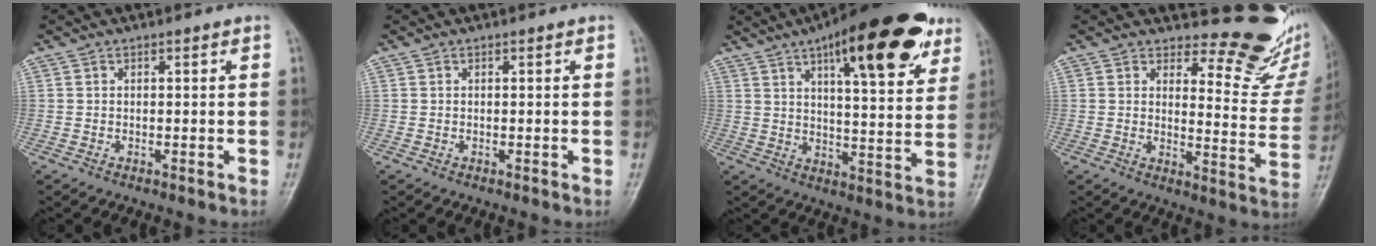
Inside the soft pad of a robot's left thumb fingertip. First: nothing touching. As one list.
[{"total": 0.0}, {"total": 22.6, "force": [12.5, 7.1, 17.4], "torque": [-0.225, -0.029, 0.180]}, {"total": 14.0, "force": [12.9, 4.7, 3.1], "torque": [0.004, -0.141, 0.139]}]